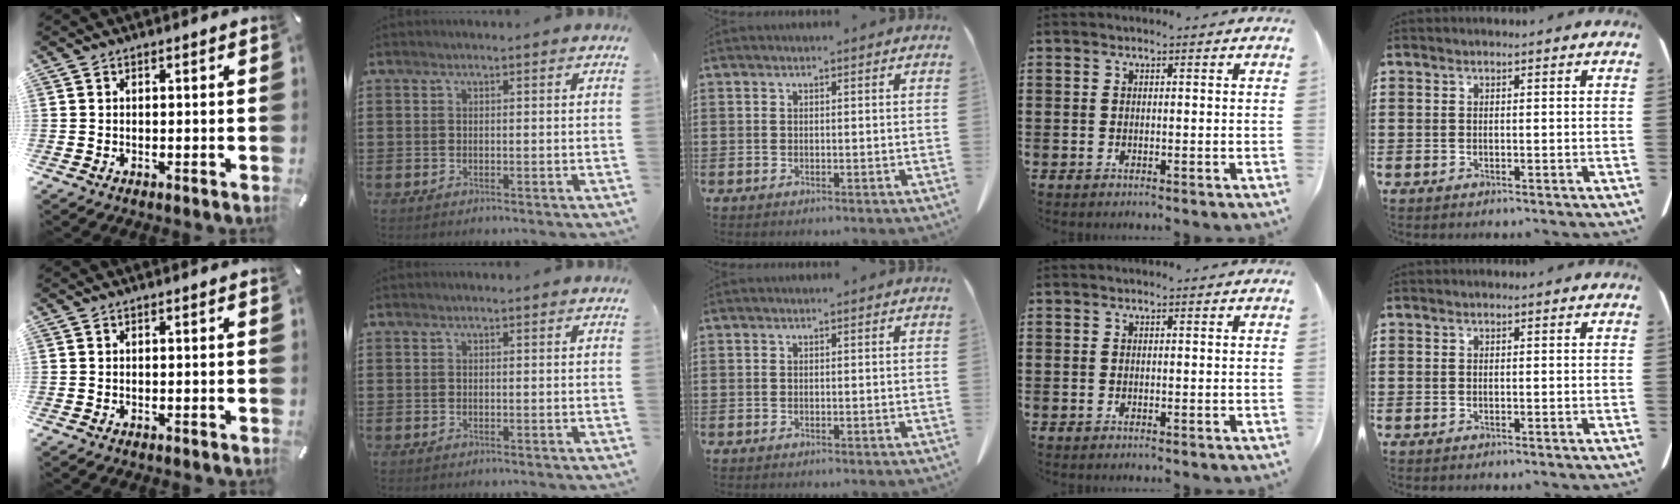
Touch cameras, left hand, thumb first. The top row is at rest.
{}